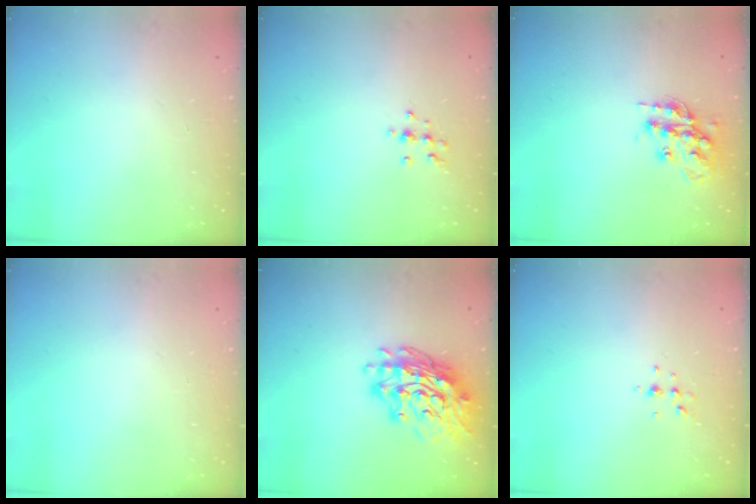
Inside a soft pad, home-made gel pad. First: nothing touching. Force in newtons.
{"total": 6.8, "press": 6.8, "slide": 0.6}
{"total": 15.4, "press": 15.4, "slide": 1.0}
{"total": 0.0}
{"total": 18.5, "press": 18.4, "slide": 2.1}
{"total": 4.1, "press": 3.7, "slide": 1.8}